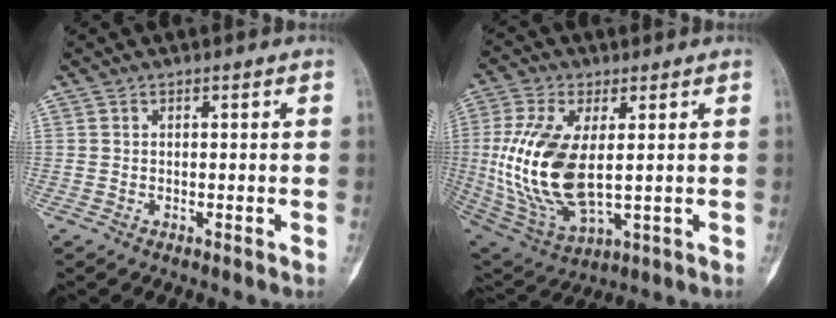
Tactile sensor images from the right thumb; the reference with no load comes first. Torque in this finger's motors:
{"motor_torque": [2.28, 1.91, 1.08, -1.01, 0.42]}